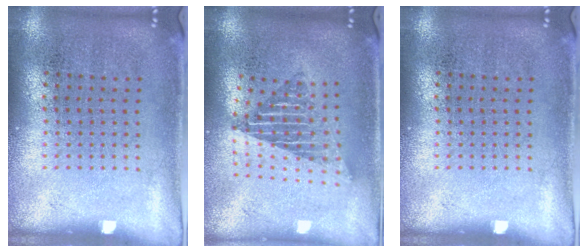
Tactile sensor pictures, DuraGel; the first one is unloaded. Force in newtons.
{"total": 1.8, "press": 1.4, "slide": 1.1}
{"total": 0.0}